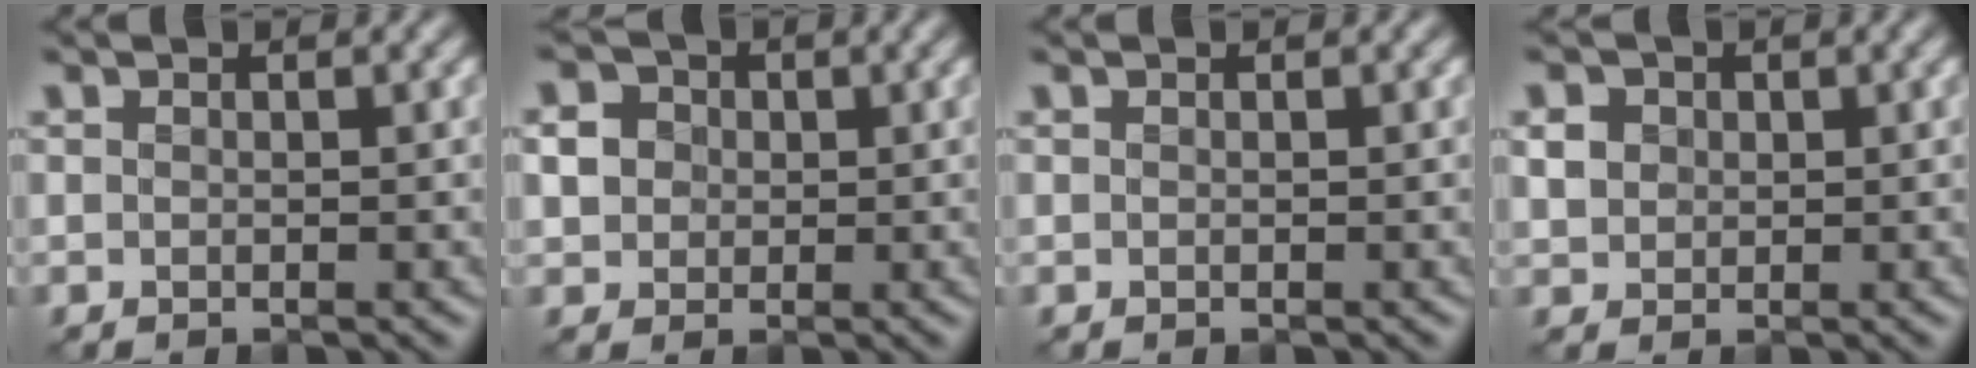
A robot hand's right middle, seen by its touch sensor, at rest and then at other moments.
{"total": 3.5, "force": [0.7, 3.1, 1.3], "torque": [-0.025, 0.011, 0.010]}
{"total": 0.0}
{"total": 1.8, "force": [0.5, 1.6, 0.6], "torque": [-0.013, -0.003, 0.010]}